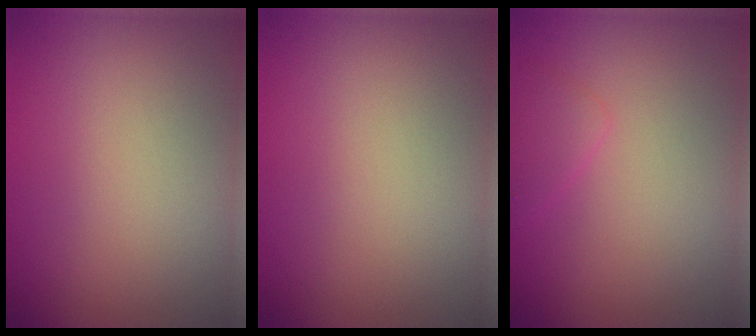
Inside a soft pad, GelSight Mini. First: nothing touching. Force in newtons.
{"total": 0.0}
{"total": 1.4, "press": 1.4, "slide": 0.0}